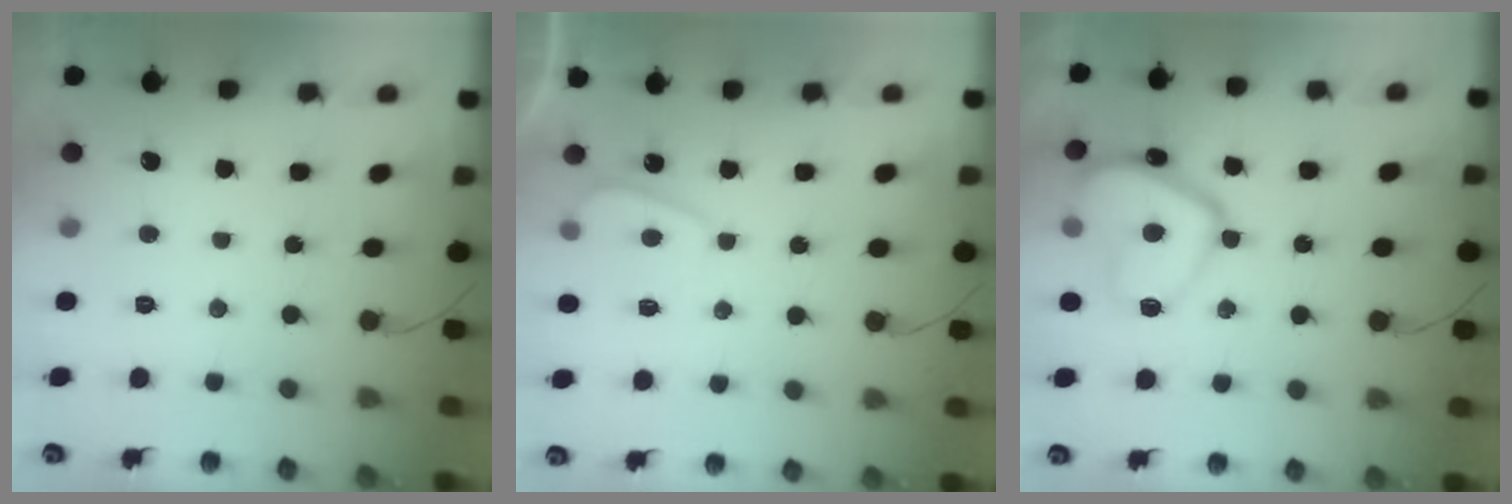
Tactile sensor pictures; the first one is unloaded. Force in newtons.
{"total": 1.2, "press": 1.1, "slide": 0.6}
{"total": 14.7, "press": 14.6, "slide": 1.4}